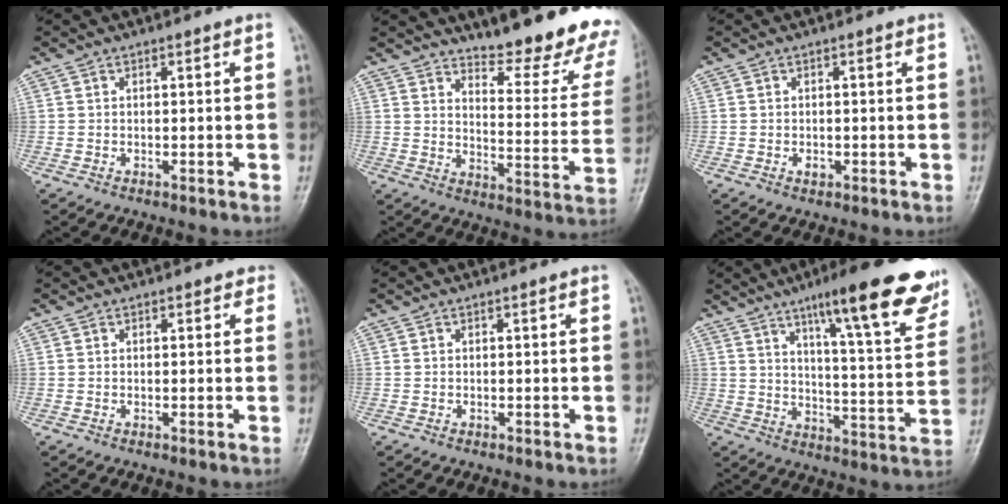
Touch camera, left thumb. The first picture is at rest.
{"total": 20.4, "force": [16.8, 4.9, 10.4], "torque": [-0.100, -0.136, 0.211]}
{"total": 1.1, "force": [-0.3, 0.8, 0.6], "torque": [-0.006, 0.000, -0.004]}
{"total": 1.2, "force": [0.6, 0.8, 0.5], "torque": [0.011, 0.000, 0.001]}
{"total": 0.0}
{"total": 21.0, "force": [13.3, 3.8, 15.9], "torque": [-0.190, -0.054, 0.186]}